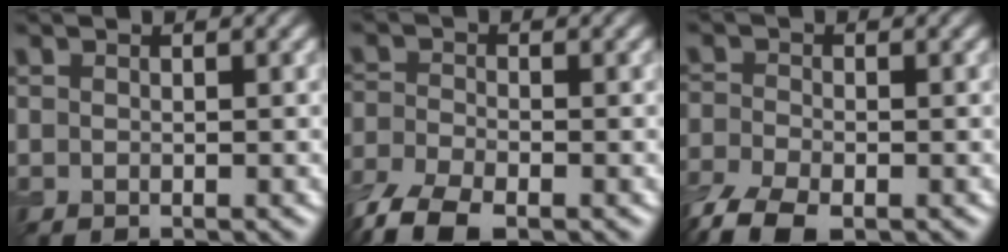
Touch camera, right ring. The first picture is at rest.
{"total": 5.8, "force": [-3.8, 2.3, 3.6], "torque": [-0.081, -0.017, -0.085]}
{"total": 5.2, "force": [-3.4, 2.3, 3.3], "torque": [-0.076, -0.016, -0.075]}